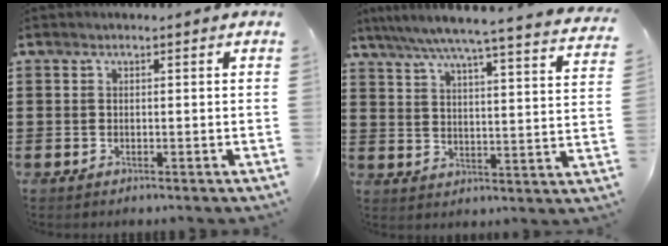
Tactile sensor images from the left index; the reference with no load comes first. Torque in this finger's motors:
{"motor_torque": [2.14, 0.00, 0.47, 0.21]}